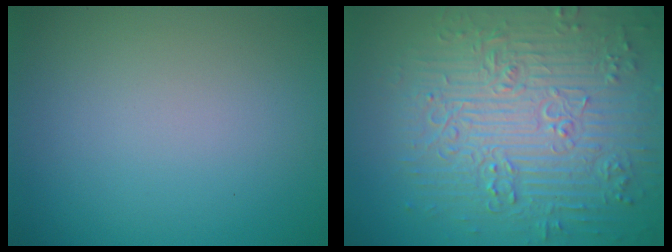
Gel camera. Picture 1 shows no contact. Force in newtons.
{"total": 9.5, "press": 6.9, "slide": 6.4}